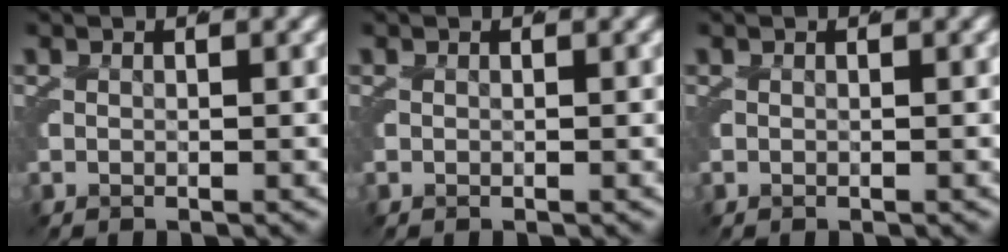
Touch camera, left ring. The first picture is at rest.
{"total": 0.0}
{"total": 0.0}